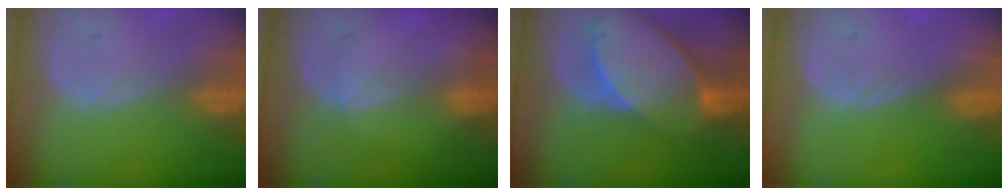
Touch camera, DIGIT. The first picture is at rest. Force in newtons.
{"total": 1.2, "press": 0.7, "slide": 0.9}
{"total": 10.6, "press": 9.4, "slide": 5.0}
{"total": 0.0}